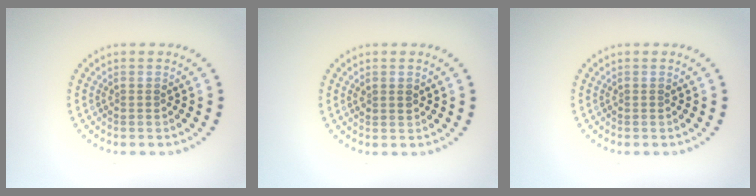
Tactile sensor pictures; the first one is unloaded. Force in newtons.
{"total": 1.0, "press": 0.9, "slide": 0.3}
{"total": 0.0}